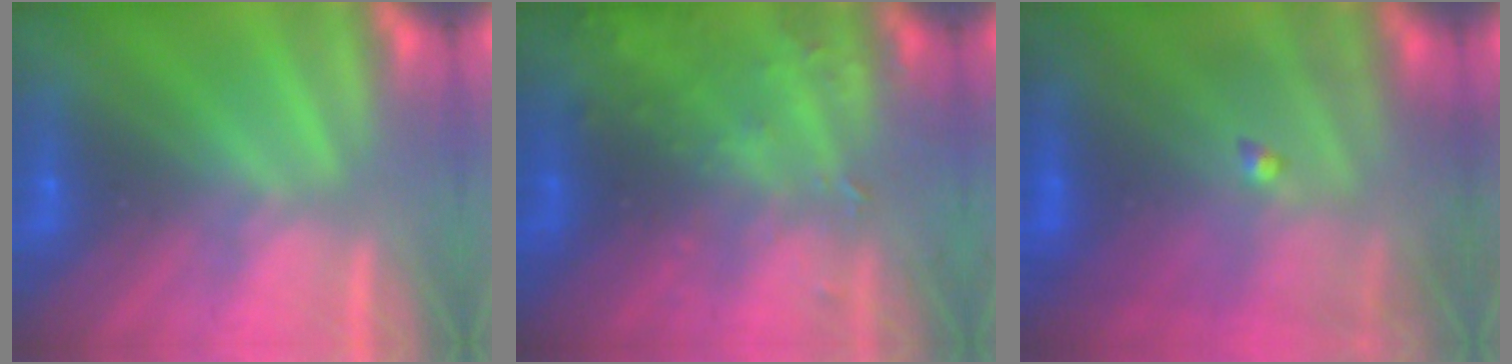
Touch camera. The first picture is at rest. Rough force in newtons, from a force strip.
{"total": 7.7}
{"total": 9.2}